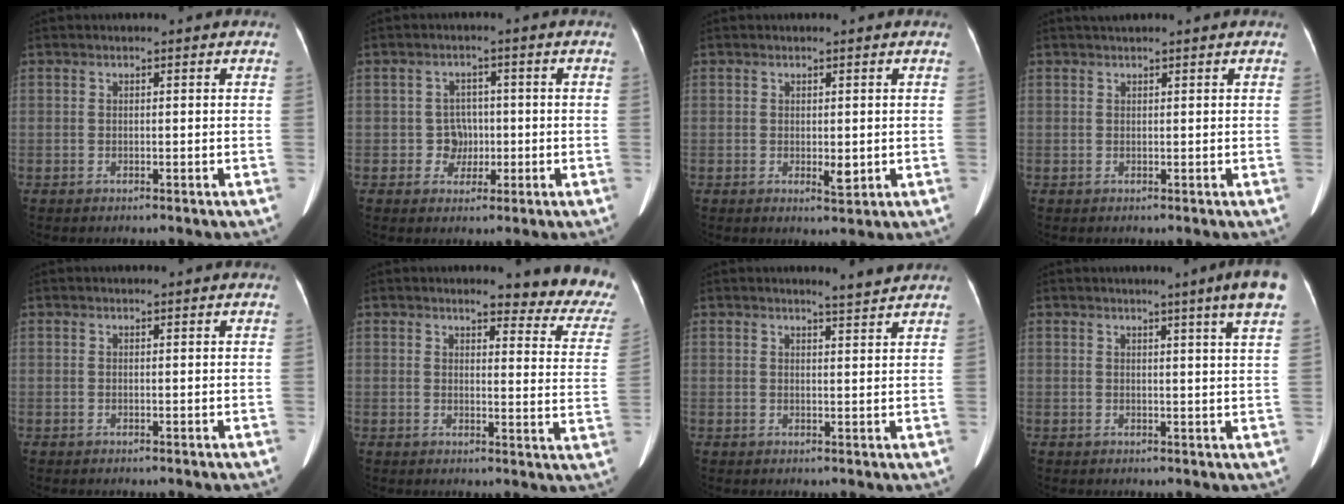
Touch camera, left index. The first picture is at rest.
{"total": 3.3, "force": [-0.4, 3.2, 0.6], "torque": [-0.003, 0.010, -0.001]}
{"total": 2.1, "force": [0.3, 0.9, 1.9], "torque": [-0.028, -0.006, 0.009]}
{"total": 1.9, "force": [1.8, 0.0, 0.8], "torque": [-0.009, 0.024, 0.033]}
{"total": 0.6, "force": [0.6, 0.0, 0.1], "torque": [-0.008, 0.008, 0.012]}
{"total": 13.8, "force": [13.1, 2.3, 3.9], "torque": [-0.007, -0.070, 0.113]}
{"total": 2.6, "force": [2.5, -0.5, 0.4], "torque": [-0.015, -0.010, 0.037]}
{"total": 5.9, "force": [4.0, -1.0, 4.3], "torque": [-0.059, -0.009, 0.038]}